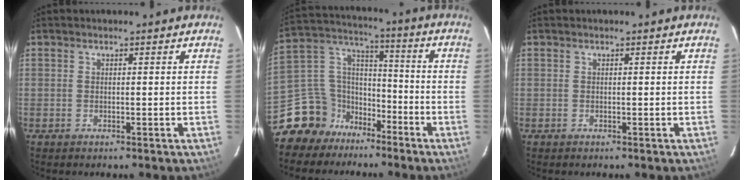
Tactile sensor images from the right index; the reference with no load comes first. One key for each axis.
{"total": 12.8, "fx": -9.5, "fy": 8.4, "fz": 2.1, "tx": -0.068, "ty": 0.063, "tz": -0.168}
{"total": 0.0}